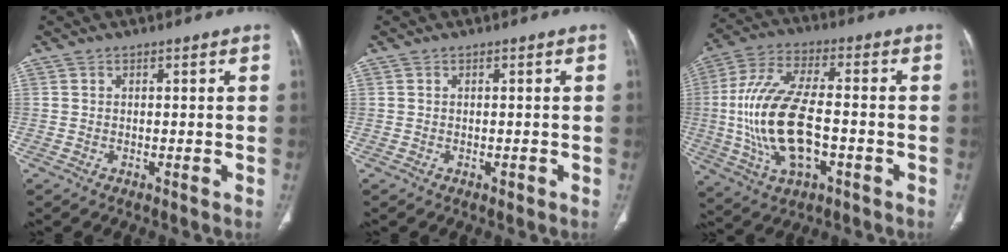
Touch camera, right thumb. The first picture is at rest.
{"total": 0.5, "force": [-0.2, 0.3, 0.3], "torque": [-0.003, 0.000, -0.003]}
{"total": 18.5, "force": [-2.7, 8.7, 16.1], "torque": [-0.333, 0.019, -0.043]}